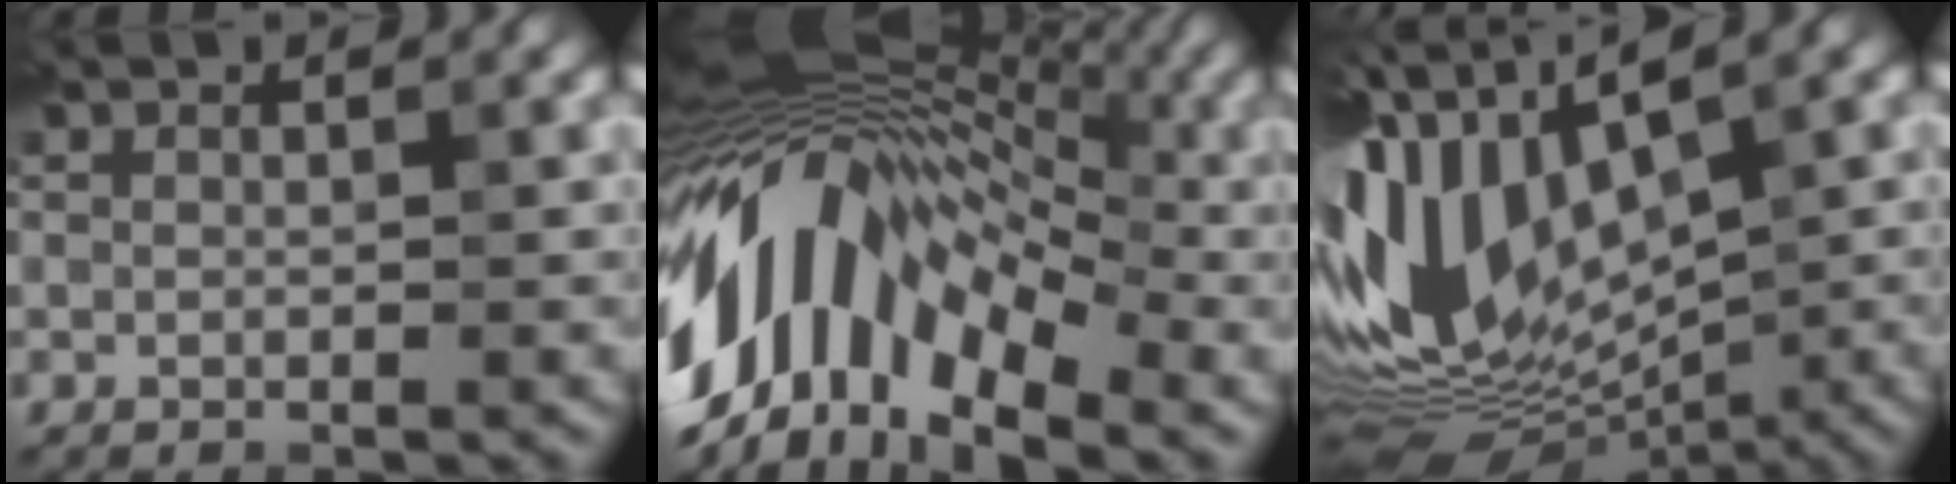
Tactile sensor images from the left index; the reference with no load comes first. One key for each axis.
{"total": 13.7, "fx": -2.8, "fy": 7.9, "fz": 10.9, "tx": -0.199, "ty": 0.034, "tz": -0.062}
{"total": 12.8, "fx": -0.7, "fy": 6.2, "fz": 11.1, "tx": -0.245, "ty": 0.001, "tz": 0.008}